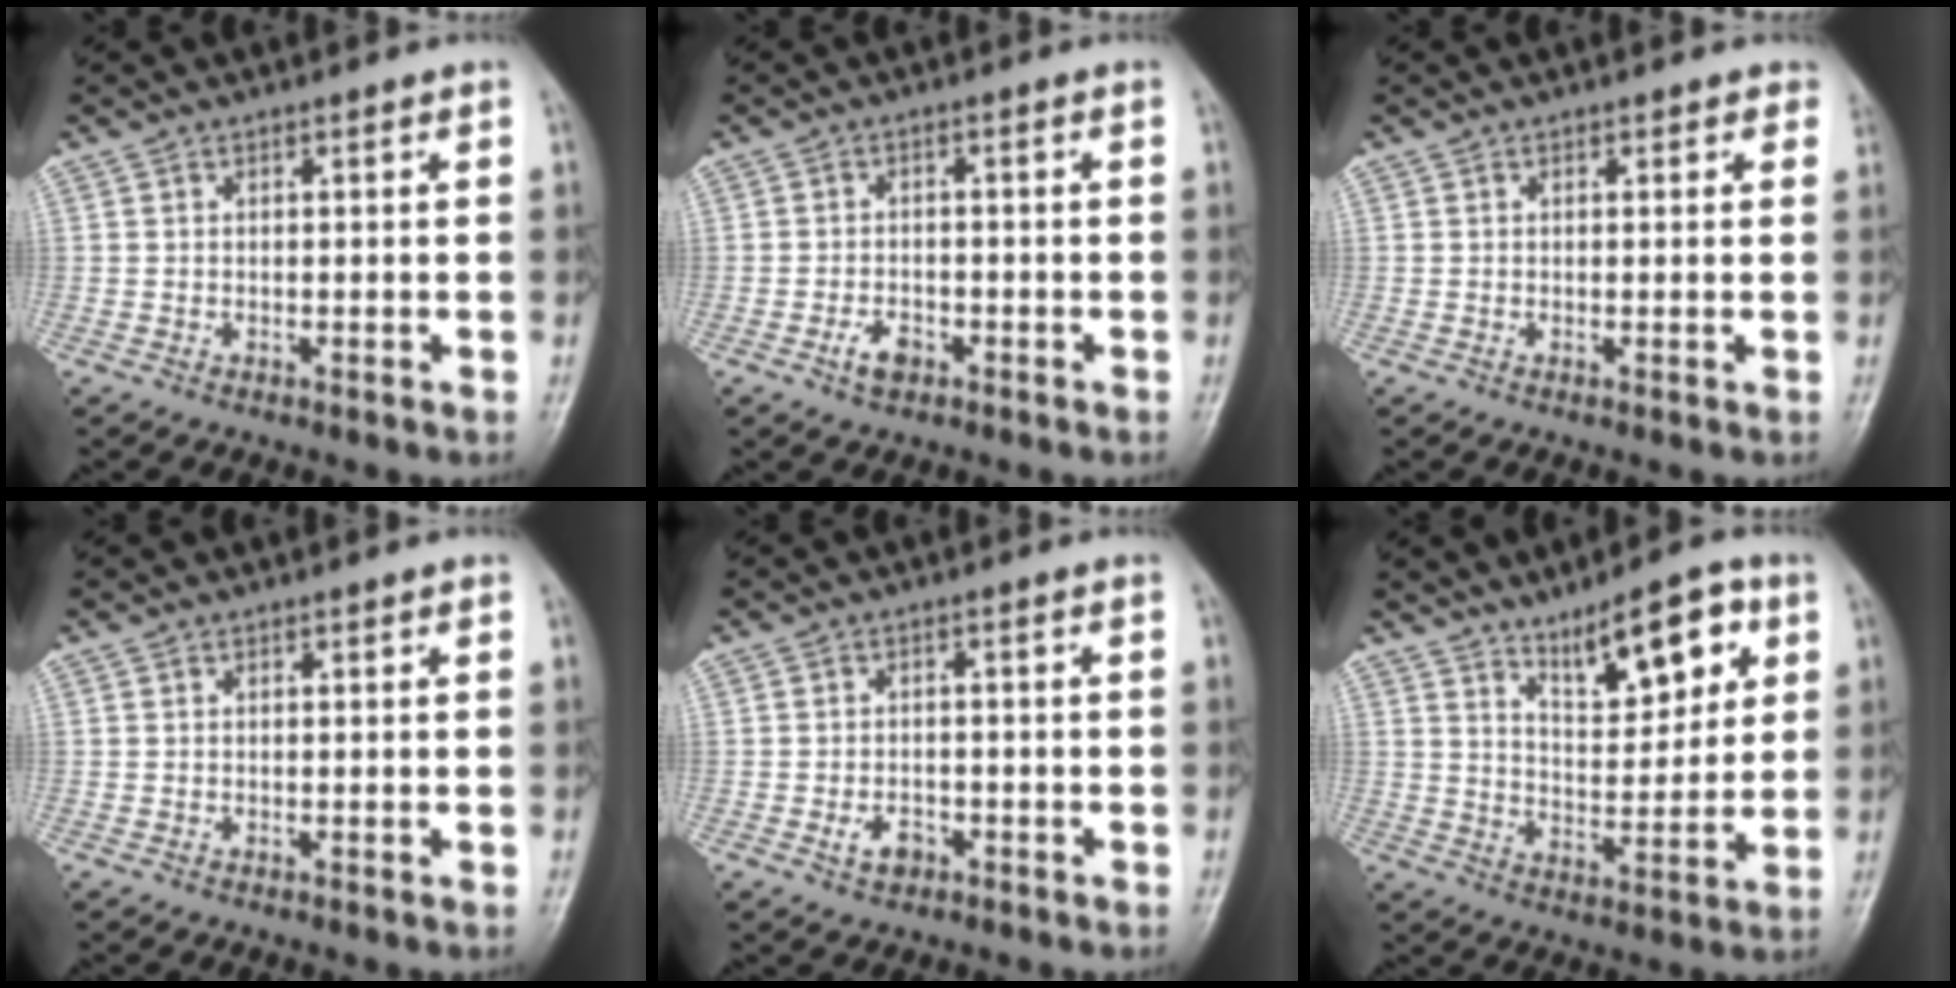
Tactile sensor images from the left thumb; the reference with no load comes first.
{"total": 3.4, "force": [-1.8, 2.0, 2.0], "torque": [-0.032, 0.010, -0.030]}
{"total": 1.5, "force": [0.9, 0.9, 0.8], "torque": [0.008, -0.001, 0.005]}
{"total": 0.6, "force": [0.3, 0.2, 0.4], "torque": [-0.005, 0.000, 0.003]}
{"total": 3.1, "force": [-1.4, 2.1, 1.8], "torque": [-0.028, 0.008, -0.022]}
{"total": 12.0, "force": [6.5, 4.8, 8.9], "torque": [-0.108, -0.034, 0.109]}